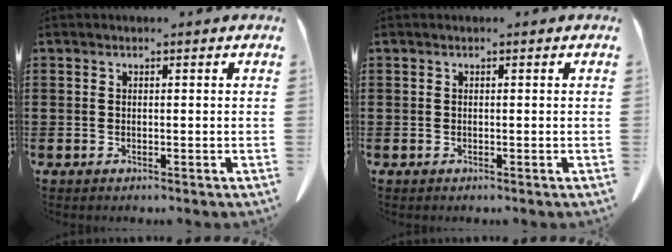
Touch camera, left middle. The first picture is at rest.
{"total": 0.0}